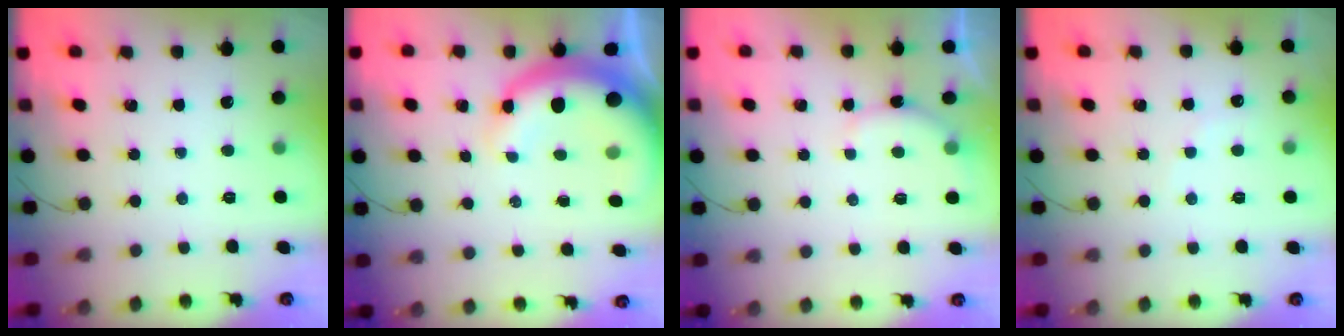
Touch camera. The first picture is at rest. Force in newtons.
{"total": 11.2, "press": 10.9, "slide": 2.4}
{"total": 5.2, "press": 5.1, "slide": 0.9}
{"total": 5.6, "press": 5.4, "slide": 1.1}